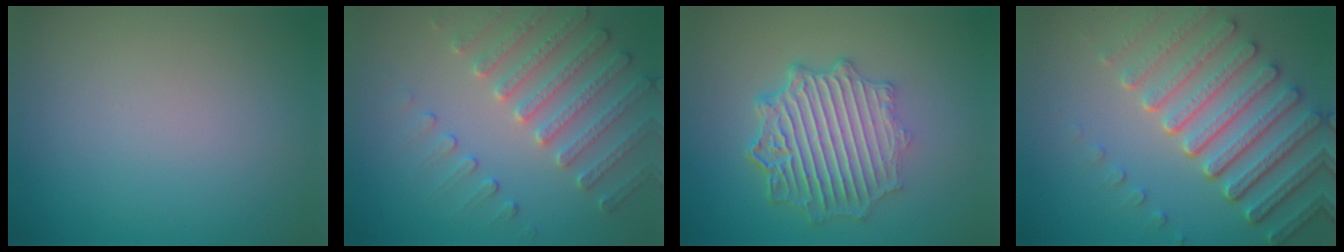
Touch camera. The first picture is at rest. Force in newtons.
{"total": 4.0, "press": 3.9, "slide": 0.2}
{"total": 7.0, "press": 5.3, "slide": 4.6}
{"total": 7.5, "press": 5.7, "slide": 4.9}